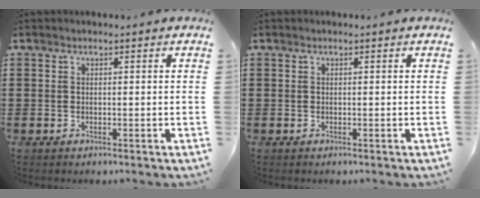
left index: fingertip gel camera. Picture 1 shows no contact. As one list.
[{"total": 0.0}]